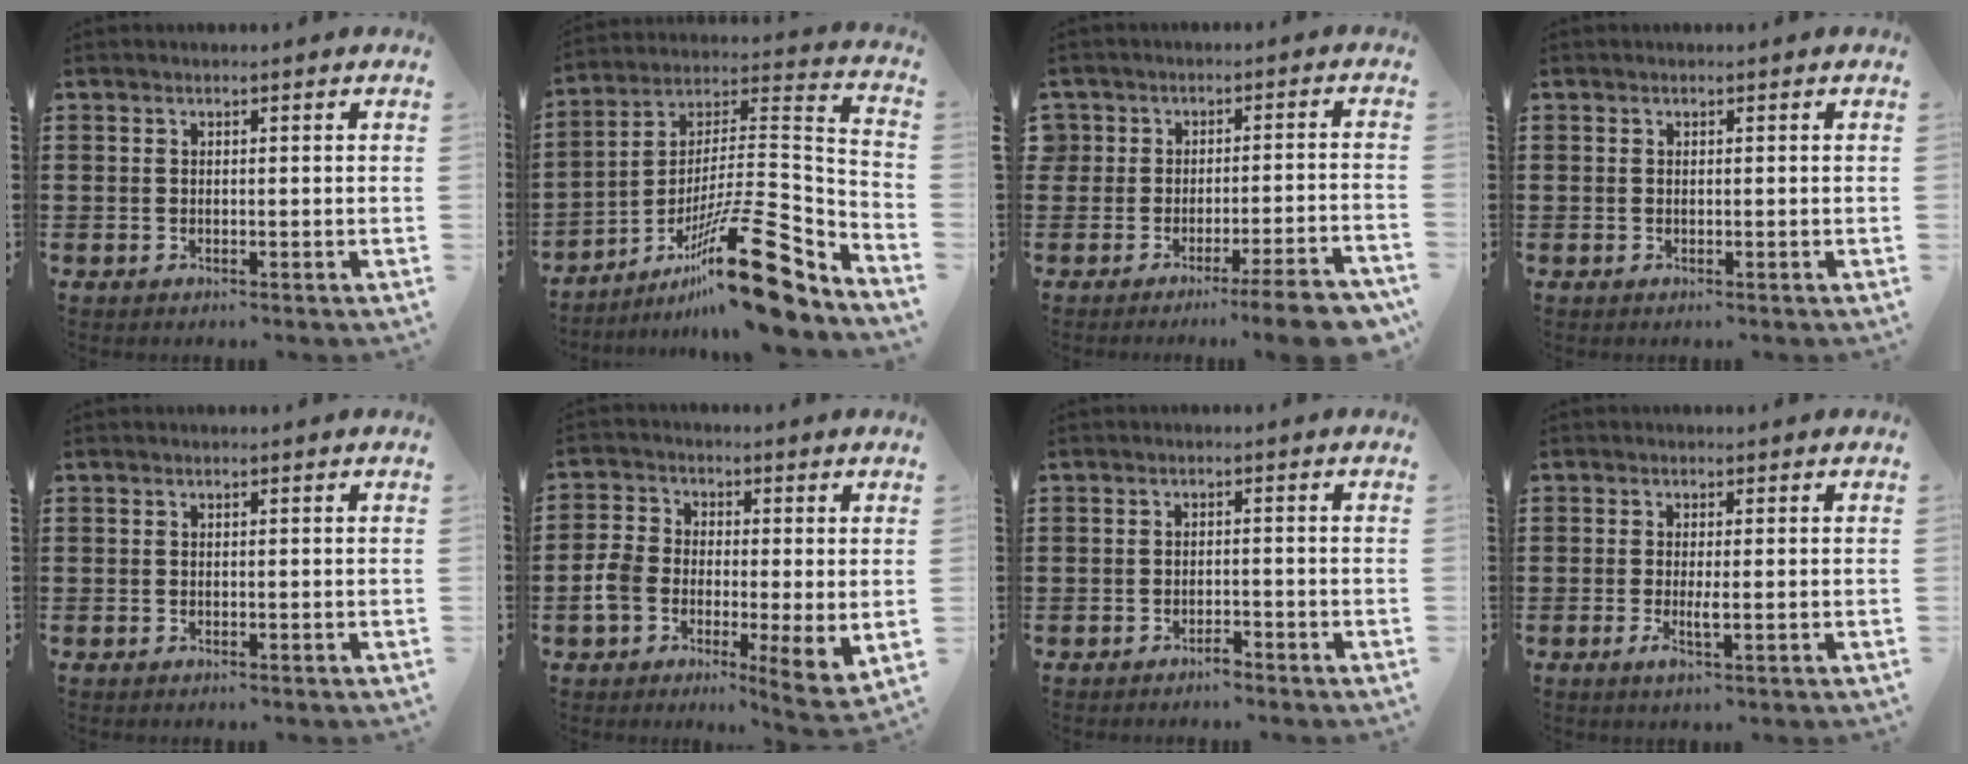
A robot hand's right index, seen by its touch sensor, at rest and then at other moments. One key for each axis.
{"total": 20.2, "fx": -11.3, "fy": 4.1, "fz": 16.2, "tx": -0.249, "ty": 0.035, "tz": -0.189}
{"total": 5.5, "fx": -4.6, "fy": 0.3, "fz": 3.0, "tx": -0.046, "ty": -0.004, "tz": -0.086}
{"total": 0.0}
{"total": 0.0}
{"total": 6.3, "fx": -1.4, "fy": 3.6, "fz": 5.0, "tx": -0.104, "ty": 0.002, "tz": -0.023}
{"total": 1.6, "fx": -1.5, "fy": 0.3, "fz": 0.5, "tx": -0.015, "ty": -0.001, "tz": -0.029}
{"total": 2.5, "fx": -0.6, "fy": 0.2, "fz": 2.4, "tx": -0.049, "ty": -0.009, "tz": -0.012}